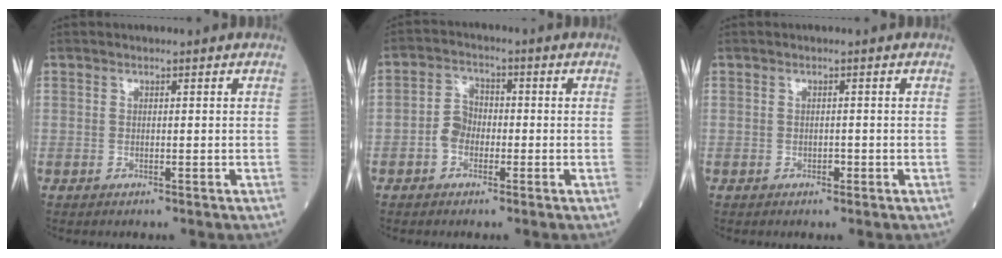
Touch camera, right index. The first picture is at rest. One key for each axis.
{"total": 3.9, "fx": -1.4, "fy": 2.9, "fz": 2.3, "tx": -0.046, "ty": 0.012, "tz": -0.031}
{"total": 0.6, "fx": -0.4, "fy": 0.4, "fz": 0.4, "tx": -0.005, "ty": 0.002, "tz": -0.006}